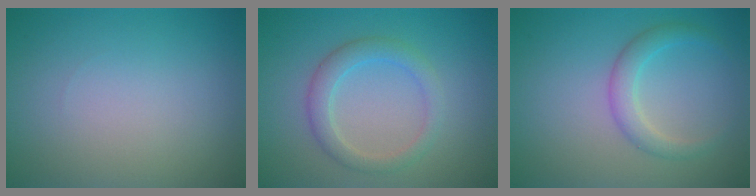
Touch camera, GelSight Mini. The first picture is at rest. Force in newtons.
{"total": 2.8, "press": 2.8, "slide": 0.1}
{"total": 2.3, "press": 2.3, "slide": 0.0}